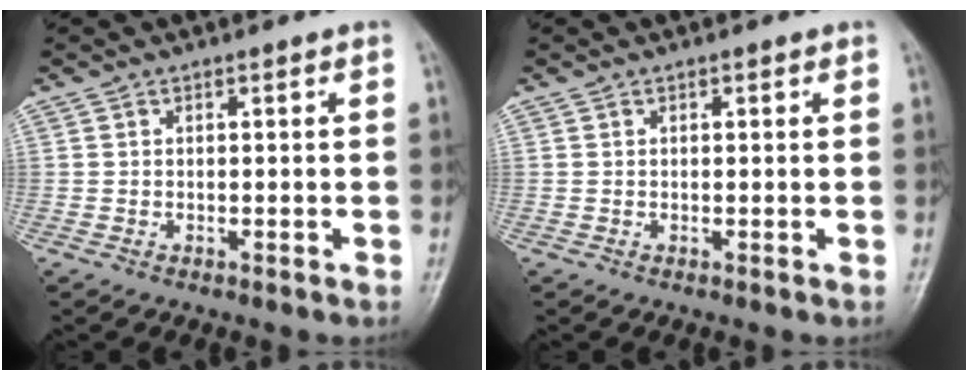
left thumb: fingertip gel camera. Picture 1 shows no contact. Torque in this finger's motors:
{"motor_torque": [-0.47, 0.13, -0.57, -0.16, 0.01]}